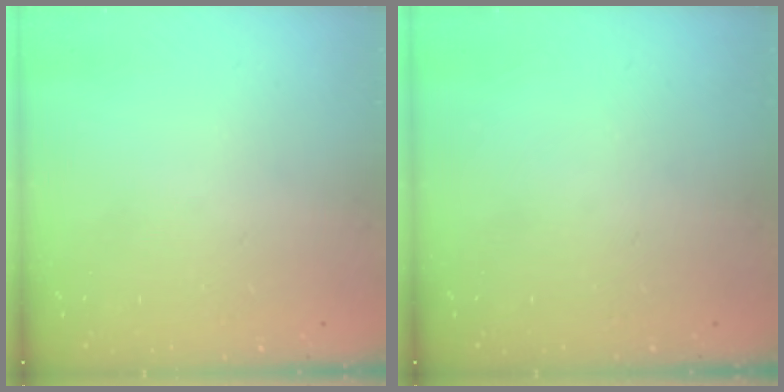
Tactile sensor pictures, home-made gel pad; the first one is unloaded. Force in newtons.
{"total": 0.0}